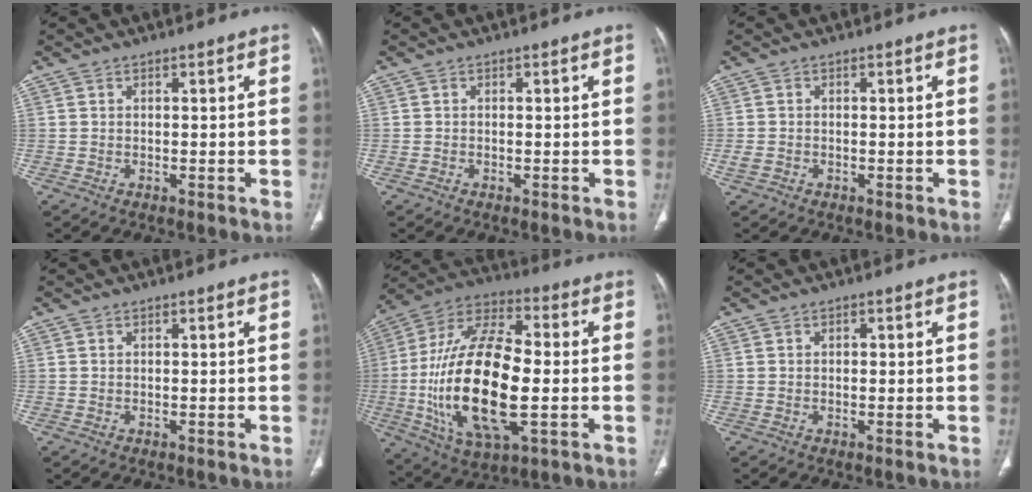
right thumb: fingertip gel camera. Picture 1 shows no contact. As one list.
[{"total": 0.0}, {"total": 1.7, "force": [-0.6, 1.3, 0.9], "torque": [-0.022, 0.002, -0.010]}, {"total": 0.0}, {"total": 25.5, "force": [-3.2, 10.9, 22.8], "torque": [-0.457, 0.012, -0.051]}, {"total": 0.5, "force": [0.0, 0.4, 0.3], "torque": [-0.002, 0.003, -0.001]}]